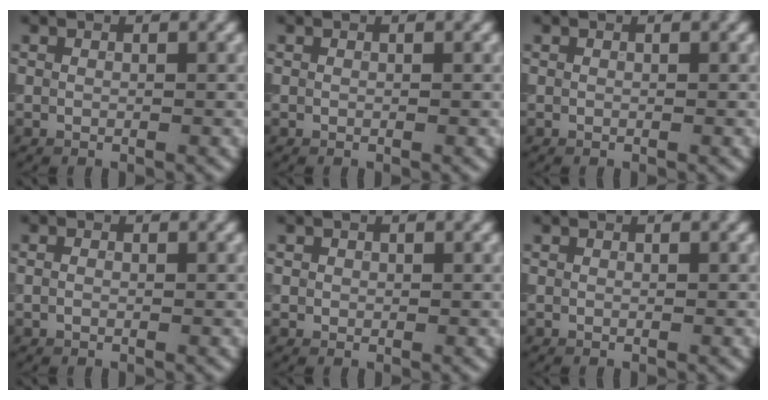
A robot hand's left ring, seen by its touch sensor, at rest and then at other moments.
{"total": 0.0}
{"total": 0.0}
{"total": 0.6, "force": [-0.1, 0.4, 0.5], "torque": [-0.013, 0.002, -0.005]}
{"total": 0.6, "force": [0.1, 0.6, 0.1], "torque": [-0.001, -0.003, 0.002]}
{"total": 0.0}